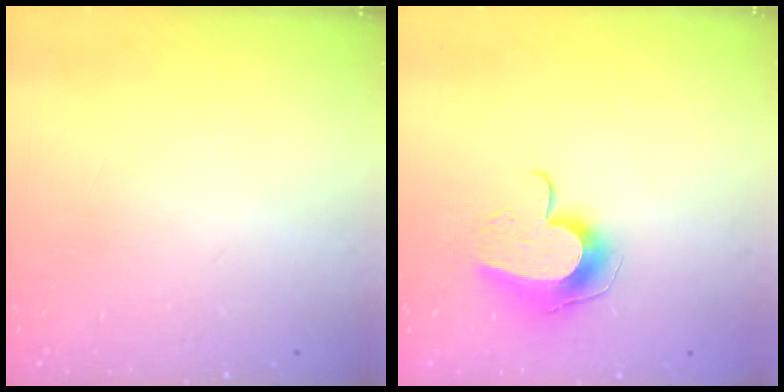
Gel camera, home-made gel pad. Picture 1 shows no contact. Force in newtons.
{"total": 10.5, "press": 10.5, "slide": 0.1}